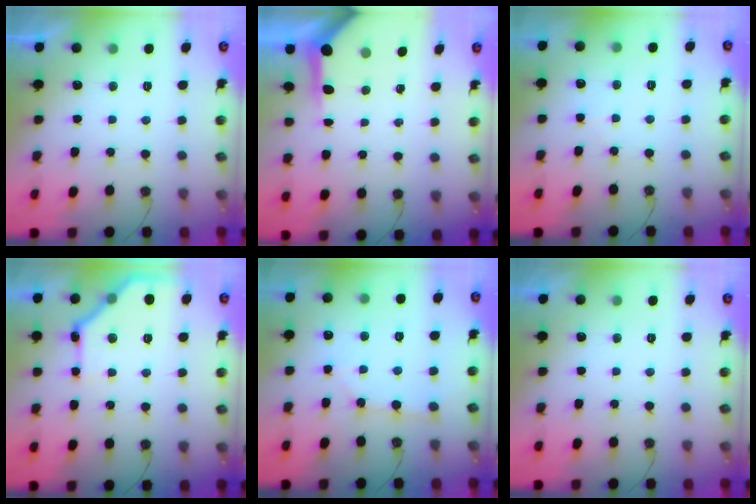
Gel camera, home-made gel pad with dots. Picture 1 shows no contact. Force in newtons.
{"total": 4.9, "press": 4.9, "slide": 0.3}
{"total": 5.6, "press": 5.6, "slide": 0.7}
{"total": 14.7, "press": 14.7, "slide": 0.3}
{"total": 3.0, "press": 2.9, "slide": 0.4}
{"total": 0.0}